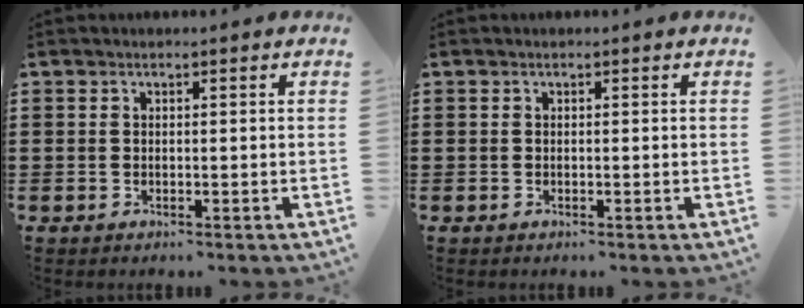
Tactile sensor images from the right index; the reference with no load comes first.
{"total": 0.0}